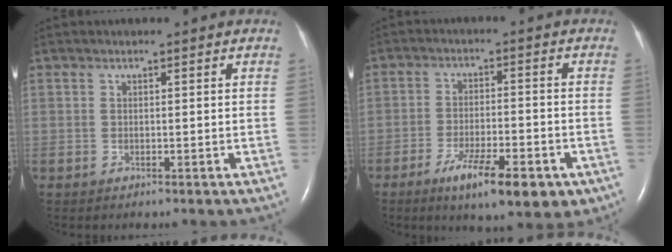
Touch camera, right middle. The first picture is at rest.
{"total": 11.3, "force": [-6.3, 2.8, 8.9], "torque": [-0.137, -0.012, -0.091]}